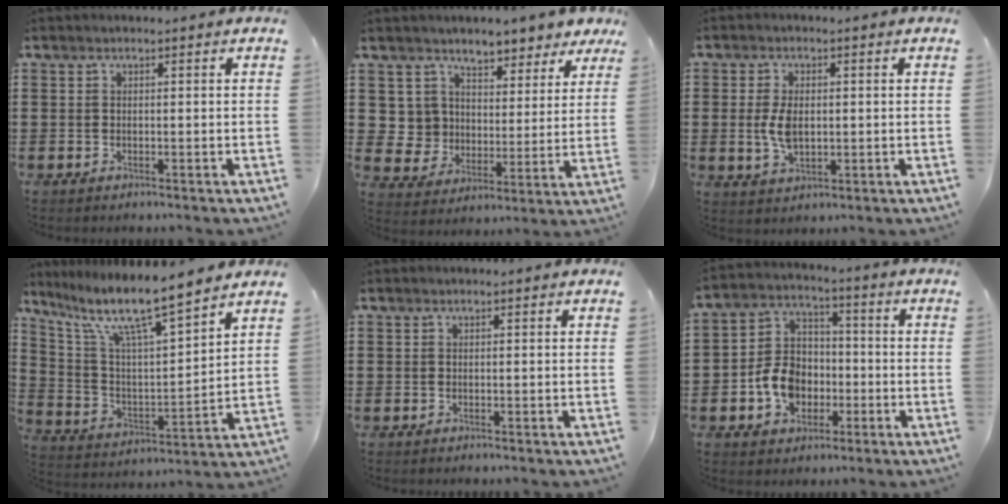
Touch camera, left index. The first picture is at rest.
{"total": 6.7, "force": [5.6, 3.3, -1.6], "torque": [-0.023, -0.056, 0.106]}
{"total": 5.2, "force": [0.2, 2.8, 4.4], "torque": [-0.109, 0.001, -0.002]}
{"total": 10.3, "force": [8.2, 1.1, 6.1], "torque": [-0.150, -0.053, 0.135]}
{"total": 0.0}
{"total": 8.4, "force": [-2.5, 6.7, 4.4], "torque": [-0.118, 0.019, -0.049]}